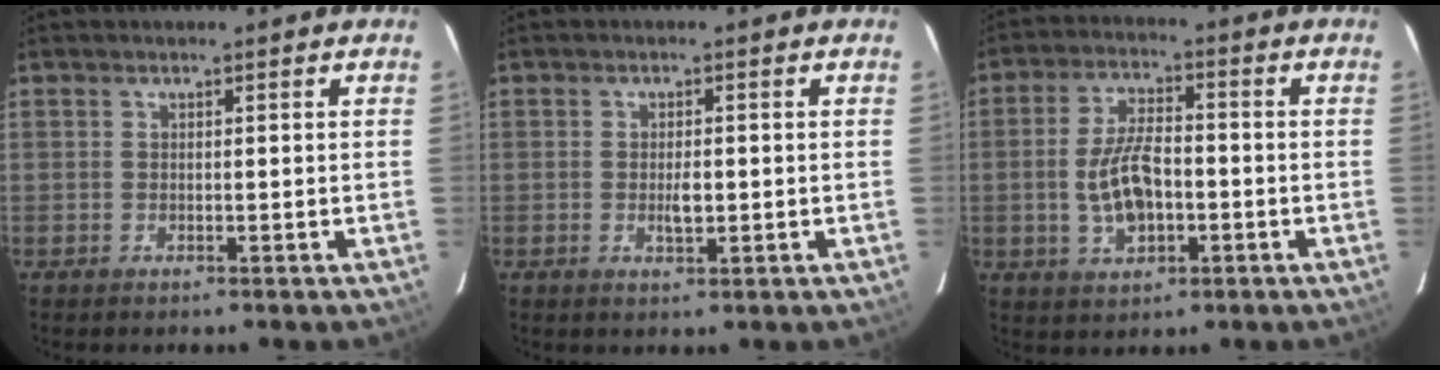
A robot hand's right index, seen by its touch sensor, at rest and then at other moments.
{"total": 2.7, "force": [-0.4, 1.1, 2.4], "torque": [-0.042, -0.003, -0.005]}
{"total": 9.5, "force": [-1.8, 4.6, 8.1], "torque": [-0.161, 0.005, -0.027]}